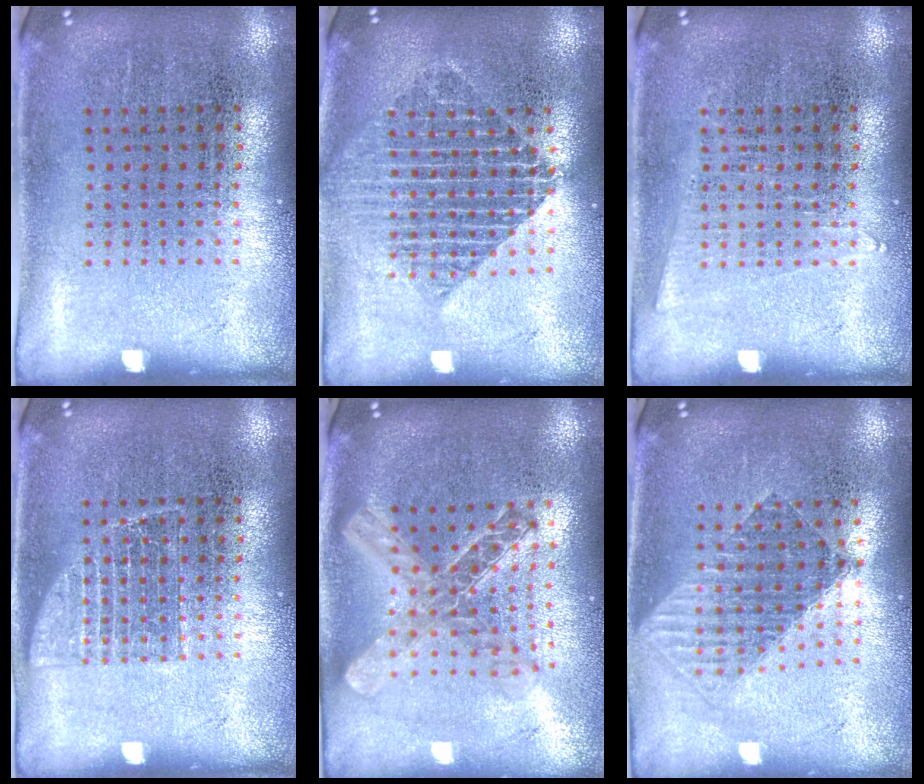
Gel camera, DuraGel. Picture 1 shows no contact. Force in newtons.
{"total": 1.9, "press": 1.6, "slide": 1.0}
{"total": 0.9, "press": 0.9, "slide": 0.3}
{"total": 1.8, "press": 1.7, "slide": 0.5}
{"total": 2.1, "press": 1.8, "slide": 1.2}
{"total": 1.5, "press": 1.3, "slide": 0.7}